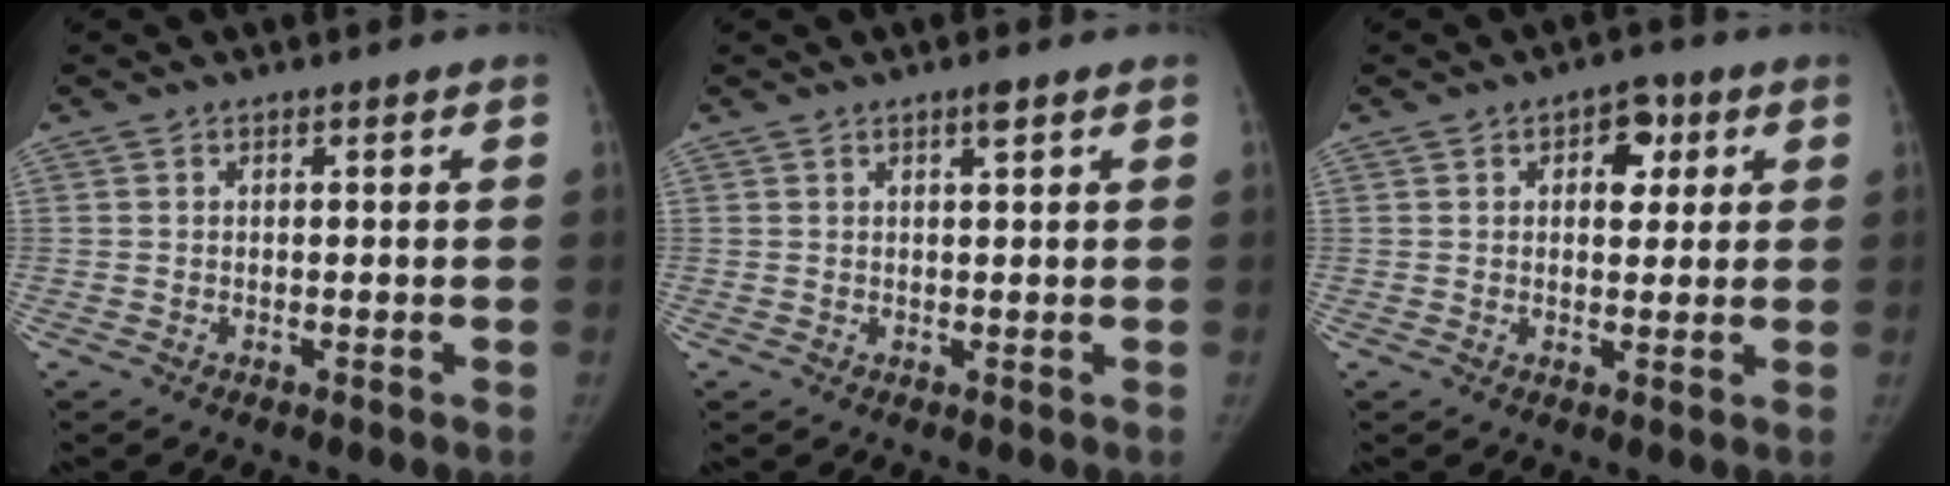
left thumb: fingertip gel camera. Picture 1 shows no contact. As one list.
[{"total": 1.5, "force": [0.9, 0.2, 1.1], "torque": [-0.018, -0.004, 0.015]}, {"total": 5.6, "force": [2.1, 3.6, 3.8], "torque": [-0.020, -0.003, 0.022]}]